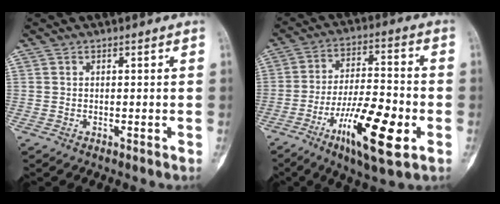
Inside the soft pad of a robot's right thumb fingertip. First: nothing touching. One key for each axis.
{"total": 16.7, "fx": -6.4, "fy": 4.6, "fz": 14.7, "tx": -0.254, "ty": 0.017, "tz": -0.104}